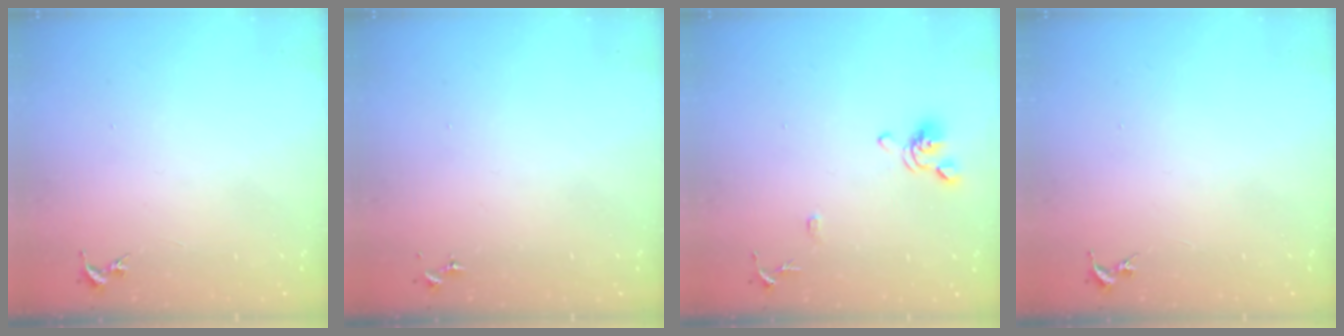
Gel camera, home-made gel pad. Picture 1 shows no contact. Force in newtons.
{"total": 0.0}
{"total": 9.3, "press": 9.1, "slide": 1.4}
{"total": 0.0}